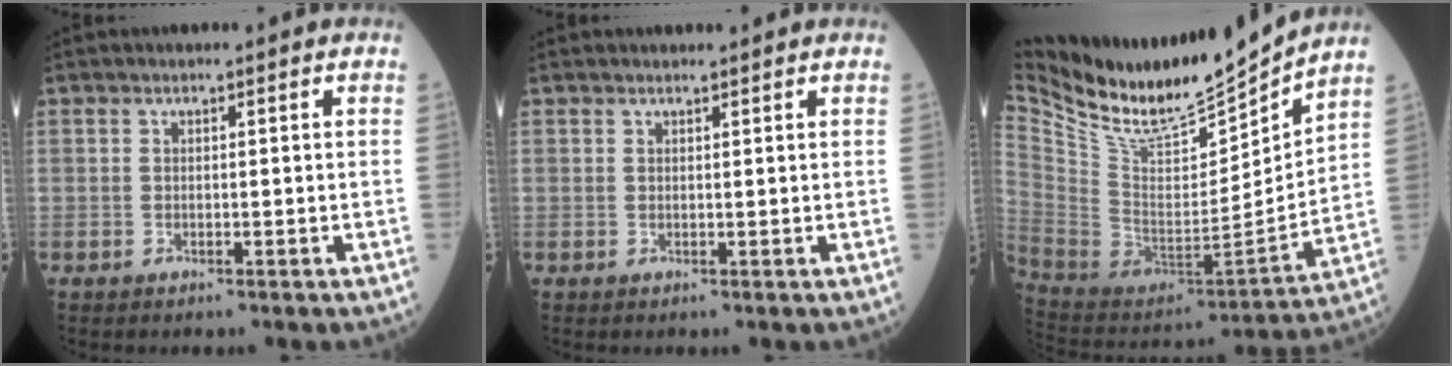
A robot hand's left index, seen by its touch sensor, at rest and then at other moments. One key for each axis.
{"total": 1.5, "fx": 1.5, "fy": 0.0, "fz": 0.3, "tx": -0.005, "ty": 0.007, "tz": 0.022}
{"total": 21.8, "fx": 19.2, "fy": 3.3, "fz": 9.8, "tx": -0.198, "ty": -0.038, "tz": 0.340}